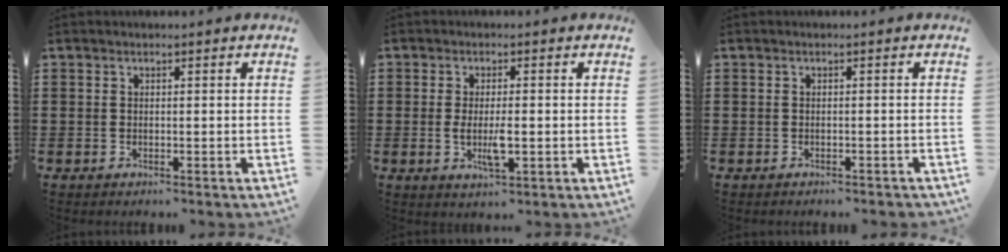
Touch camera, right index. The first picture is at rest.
{"total": 4.5, "force": [-0.8, 1.3, 4.3], "torque": [-0.086, -0.005, -0.018]}
{"total": 0.7, "force": [-0.7, 0.0, 0.2], "torque": [-0.006, -0.004, -0.014]}